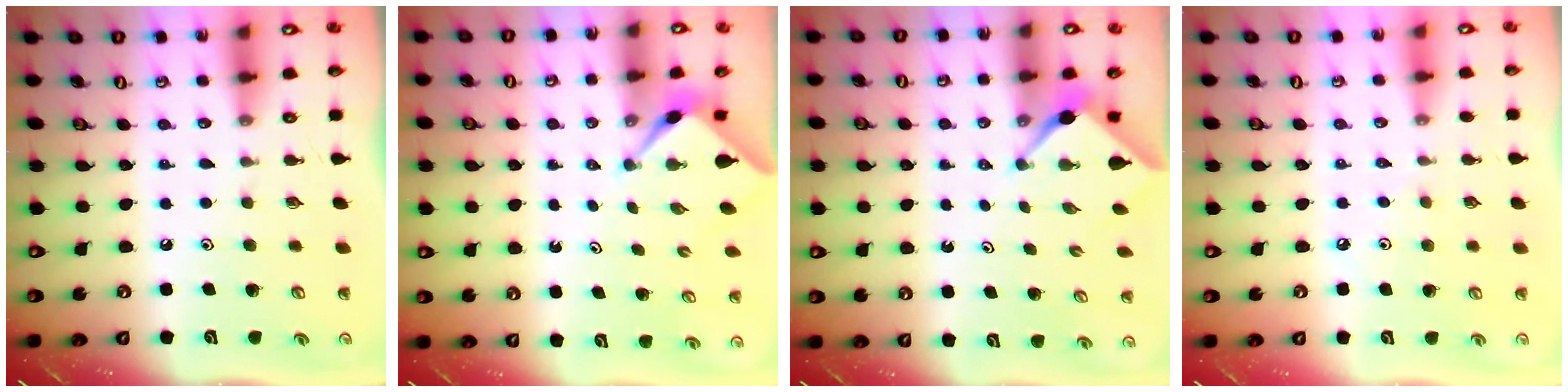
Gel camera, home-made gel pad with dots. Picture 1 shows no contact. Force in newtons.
{"total": 2.2, "press": 2.2, "slide": 0.2}
{"total": 2.5, "press": 2.5, "slide": 0.3}
{"total": 5.1, "press": 5.0, "slide": 0.6}